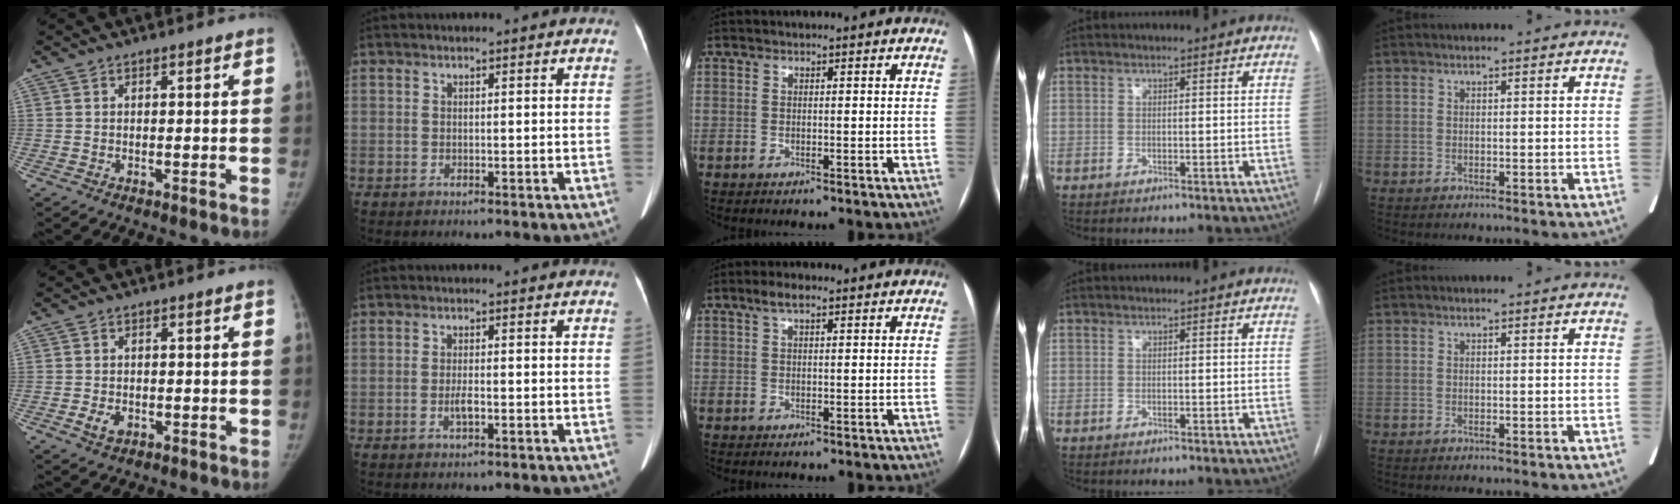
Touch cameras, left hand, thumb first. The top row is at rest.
{"thumb": {"total": 2.8, "force": [-0.9, 2.1, 1.7], "torque": [-0.025, 0.003, -0.011]}, "index": {"total": 1.7, "force": [-0.6, 0.3, 1.5], "torque": [-0.032, -0.001, -0.009]}, "middle": {"total": 2.4, "force": [1.4, 0.7, 1.8], "torque": [-0.036, 0.015, 0.026]}}